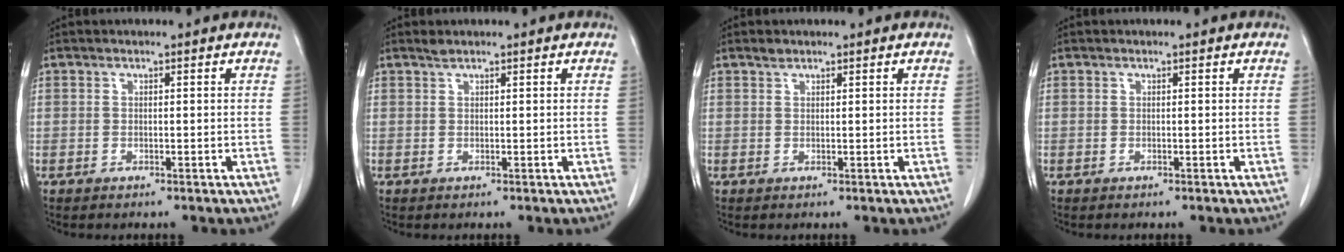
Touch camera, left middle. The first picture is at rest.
{"total": 0.7, "force": [0.6, 0.0, 0.2], "torque": [-0.010, 0.003, 0.015]}
{"total": 0.7, "force": [0.7, 0.3, 0.1], "torque": [-0.007, 0.000, 0.013]}
{"total": 0.0}